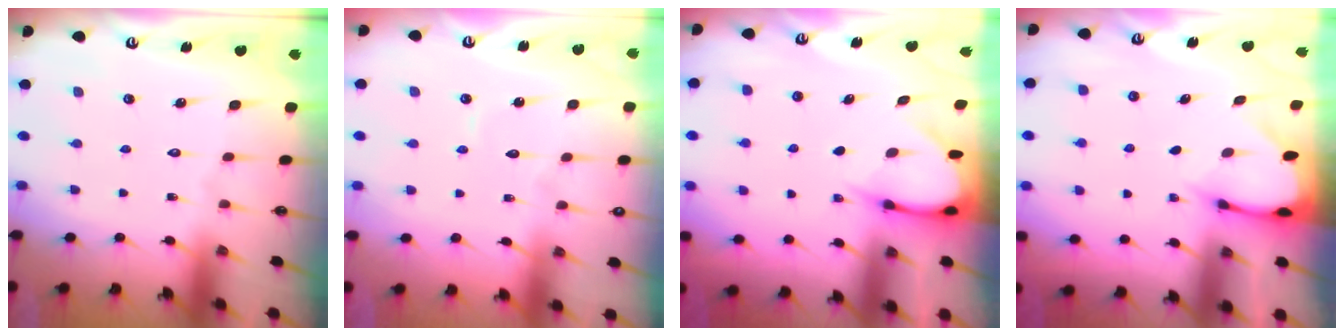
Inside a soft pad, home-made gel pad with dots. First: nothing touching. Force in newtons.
{"total": 3.4, "press": 3.4, "slide": 0.3}
{"total": 3.8, "press": 3.8, "slide": 0.4}
{"total": 2.1, "press": 2.1, "slide": 0.1}